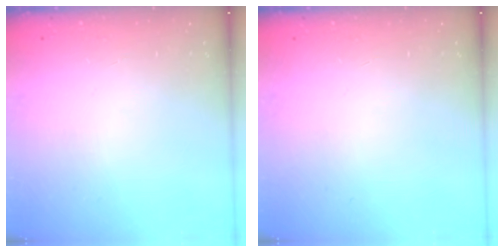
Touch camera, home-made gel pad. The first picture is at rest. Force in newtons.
{"total": 0.0}